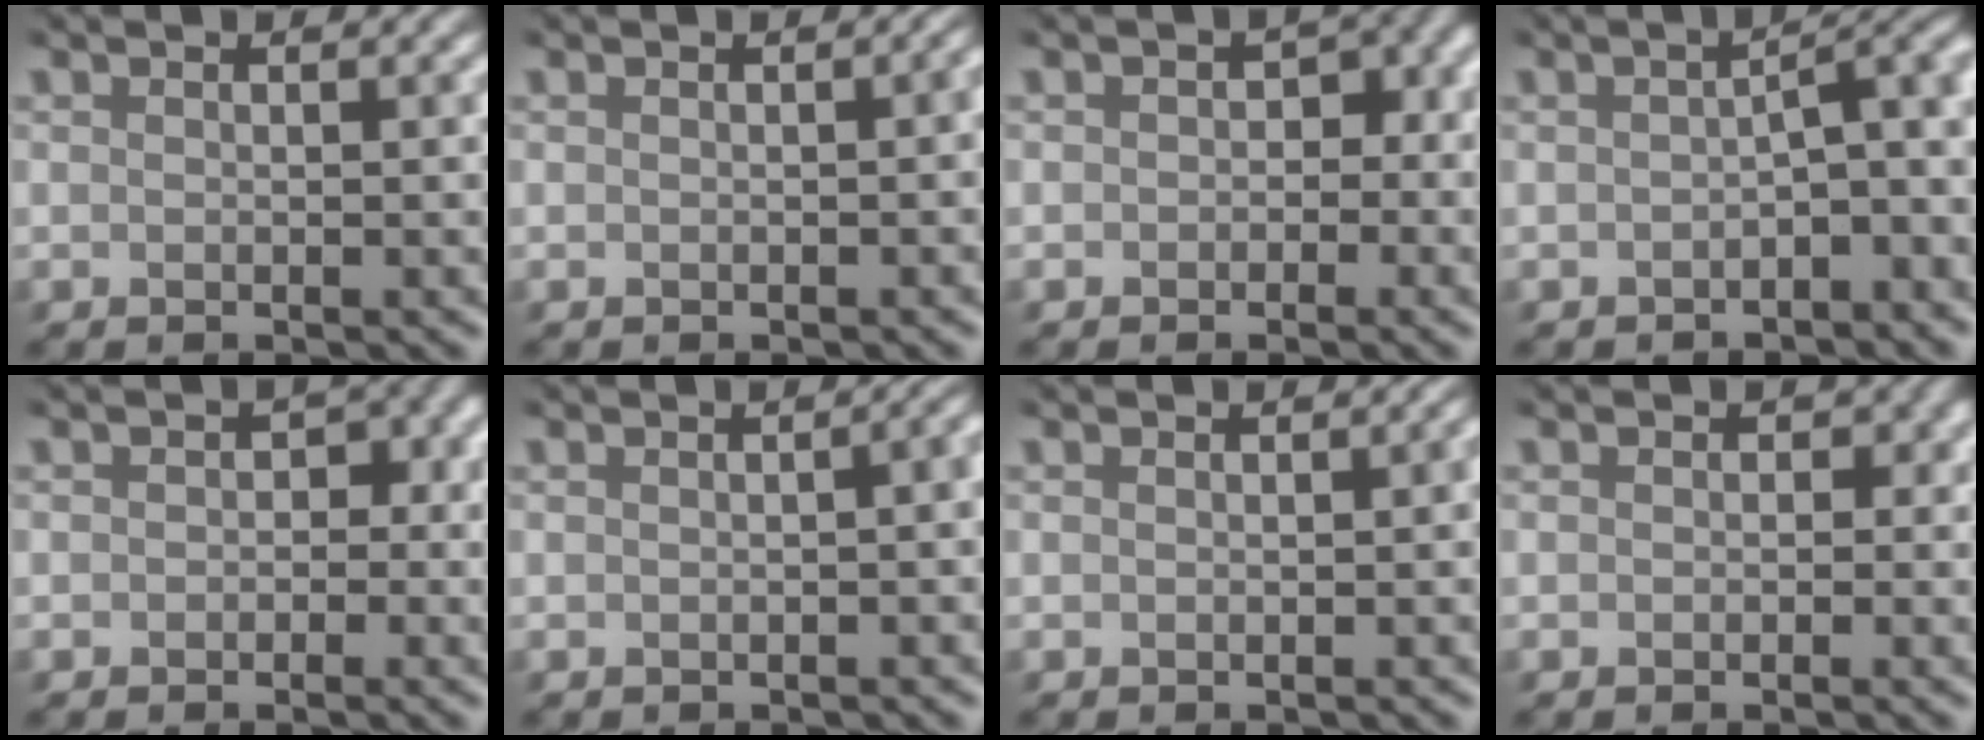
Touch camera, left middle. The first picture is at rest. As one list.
[{"total": 2.4, "force": [-0.7, 1.2, 1.9], "torque": [-0.003, 0.012, -0.016]}, {"total": 1.8, "force": [-0.6, 1.6, 0.8], "torque": [0.003, 0.005, -0.014]}, {"total": 4.1, "force": [-1.6, 1.2, 3.5], "torque": [-0.041, 0.013, -0.030]}, {"total": 1.5, "force": [-0.6, 1.3, 0.6], "torque": [0.003, 0.006, -0.013]}, {"total": 5.2, "force": [-1.1, 2.9, 4.2], "torque": [-0.015, 0.010, -0.032]}, {"total": 1.9, "force": [-0.7, 0.9, 1.6], "torque": [-0.005, 0.010, -0.013]}, {"total": 1.1, "force": [-0.2, 1.0, 0.4], "torque": [0.011, 0.003, -0.009]}]